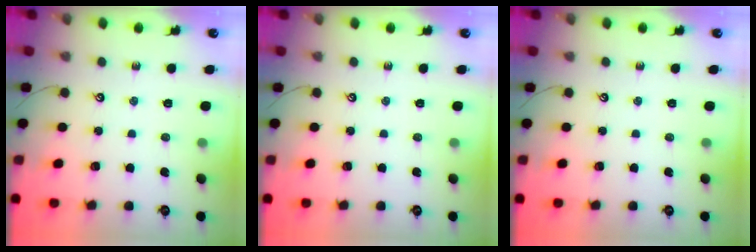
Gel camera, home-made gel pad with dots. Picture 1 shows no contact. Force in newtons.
{"total": 0.0}
{"total": 0.0}